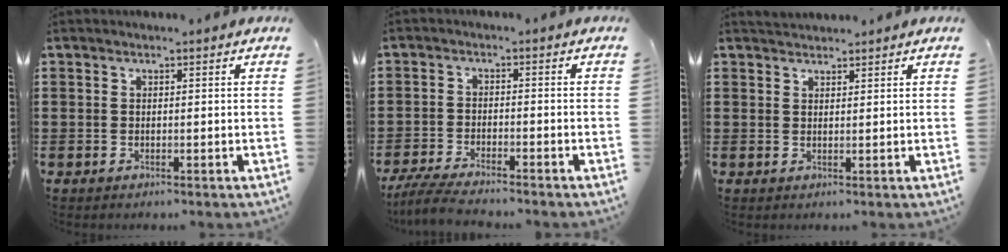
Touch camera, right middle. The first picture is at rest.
{"total": 4.6, "force": [-4.2, 0.3, 1.8], "torque": [-0.050, -0.013, -0.086]}
{"total": 1.7, "force": [1.6, 0.2, -0.1], "torque": [-0.003, 0.003, 0.033]}